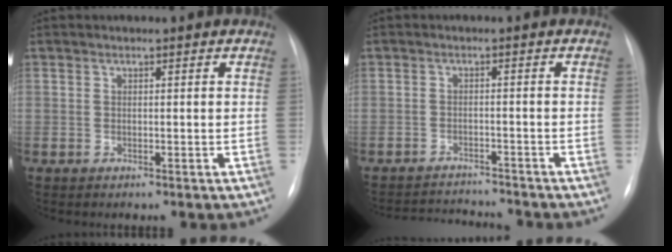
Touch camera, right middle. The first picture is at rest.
{"total": 7.1, "force": [-7.0, 0.2, 0.9], "torque": [-0.016, 0.000, -0.109]}